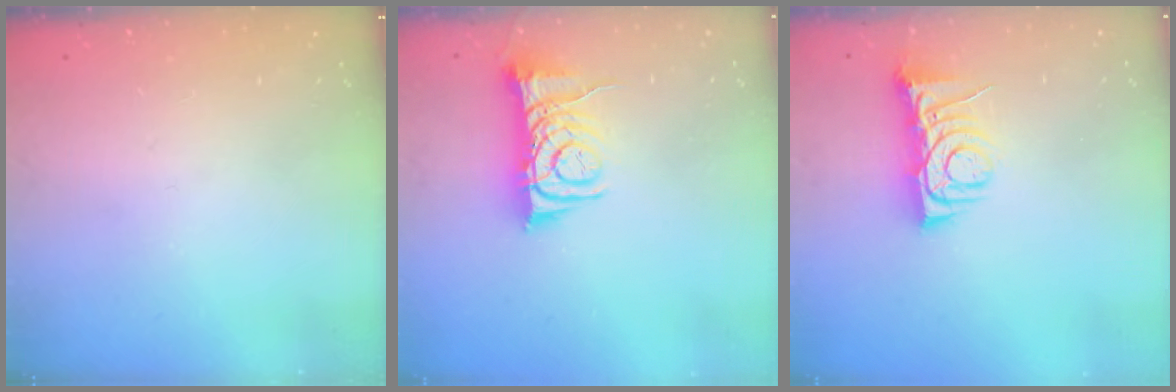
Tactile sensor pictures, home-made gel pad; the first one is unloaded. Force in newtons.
{"total": 8.4, "press": 8.4, "slide": 0.3}
{"total": 6.7, "press": 6.7, "slide": 1.0}